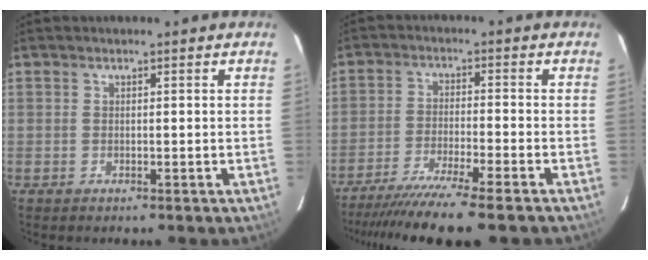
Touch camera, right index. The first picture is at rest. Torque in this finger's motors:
{"motor_torque": [1.61, -0.53, 0.77, 0.18]}